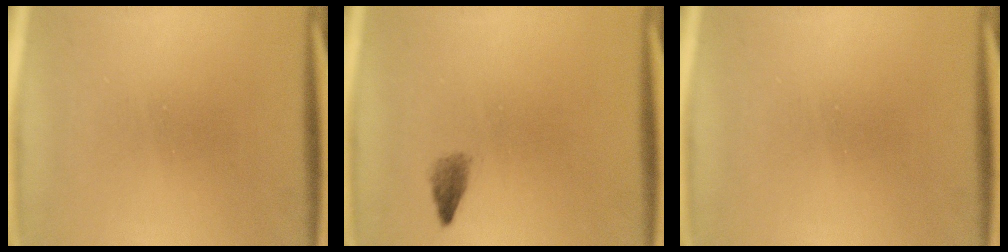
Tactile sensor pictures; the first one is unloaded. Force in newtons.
{"total": 1.5}
{"total": 0.0}